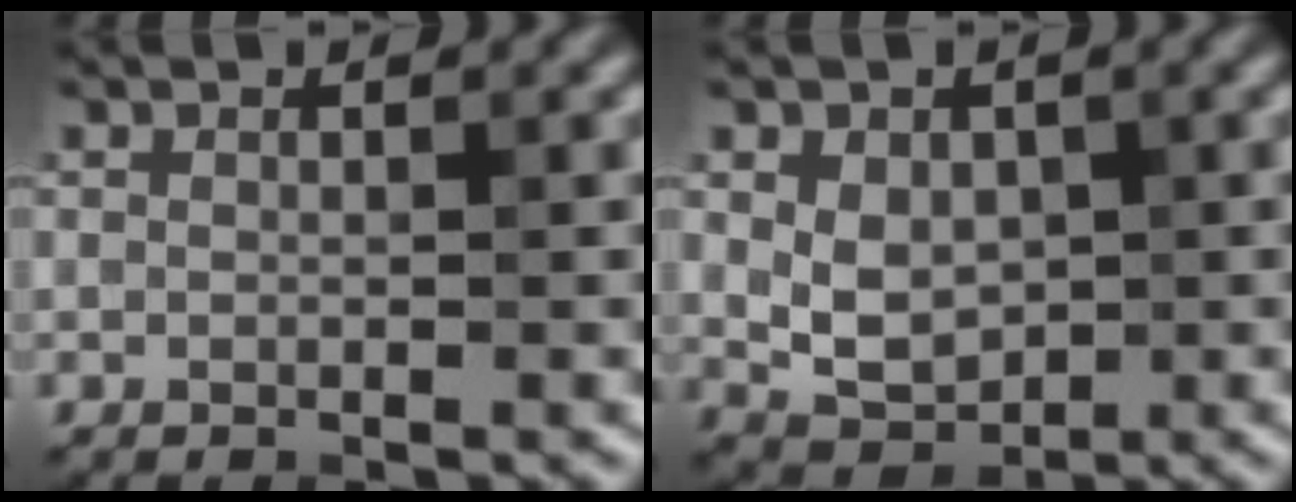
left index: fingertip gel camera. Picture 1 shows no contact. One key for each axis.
{"total": 3.5, "fx": 0.2, "fy": 2.5, "fz": 2.5, "tx": -0.044, "ty": -0.003, "tz": 0.007}